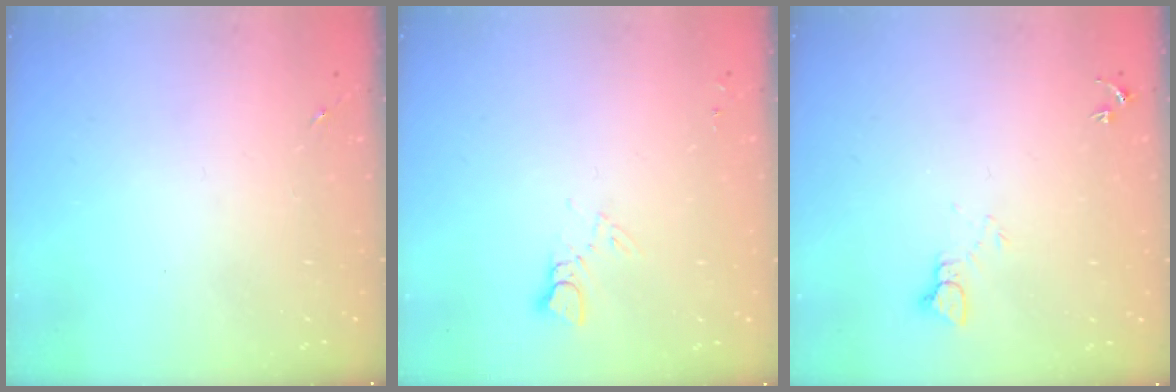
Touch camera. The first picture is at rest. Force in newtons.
{"total": 4.1, "press": 4.1, "slide": 0.4}
{"total": 4.2, "press": 4.1, "slide": 0.4}